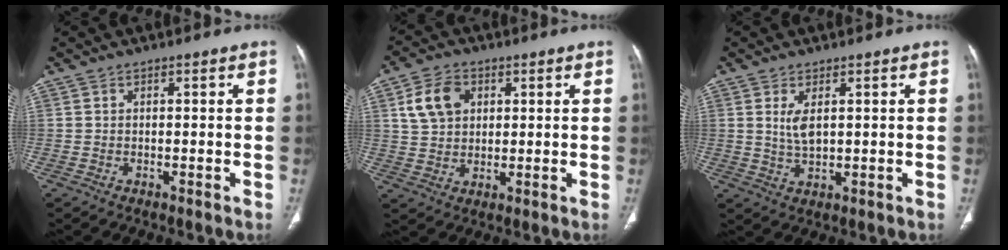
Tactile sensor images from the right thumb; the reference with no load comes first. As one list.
[{"total": 8.3, "force": [2.9, 6.1, 4.8], "torque": [-0.074, -0.001, 0.055]}, {"total": 3.9, "force": [1.2, 1.7, 3.2], "torque": [-0.065, -0.011, 0.032]}]